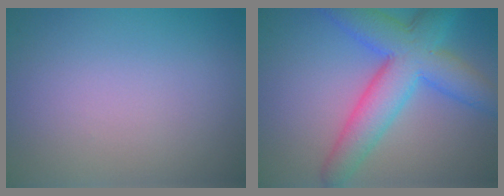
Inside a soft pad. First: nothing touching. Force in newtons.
{"total": 7.9, "press": 7.9, "slide": 0.1}